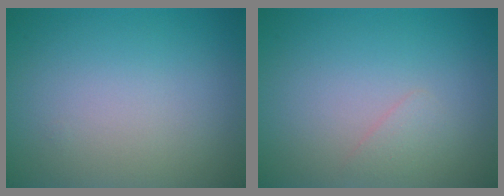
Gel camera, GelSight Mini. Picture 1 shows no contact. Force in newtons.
{"total": 0.9, "press": 0.9, "slide": 0.0}